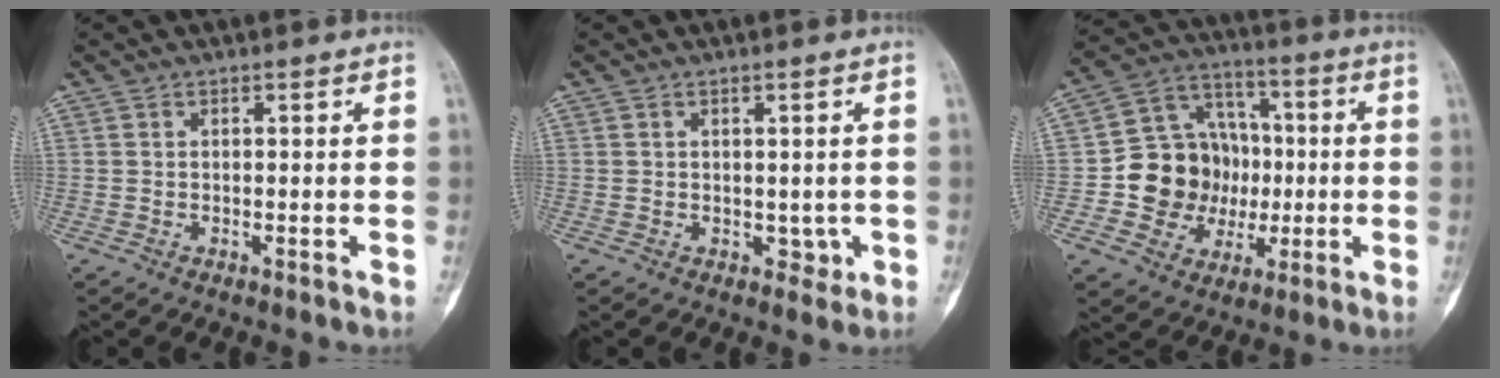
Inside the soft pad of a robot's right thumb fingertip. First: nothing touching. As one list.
[{"total": 1.9, "force": [0.0, 1.7, 1.0], "torque": [0.001, 0.001, 0.003]}, {"total": 15.6, "force": [-1.2, 13.6, 7.7], "torque": [-0.070, 0.036, -0.012]}]